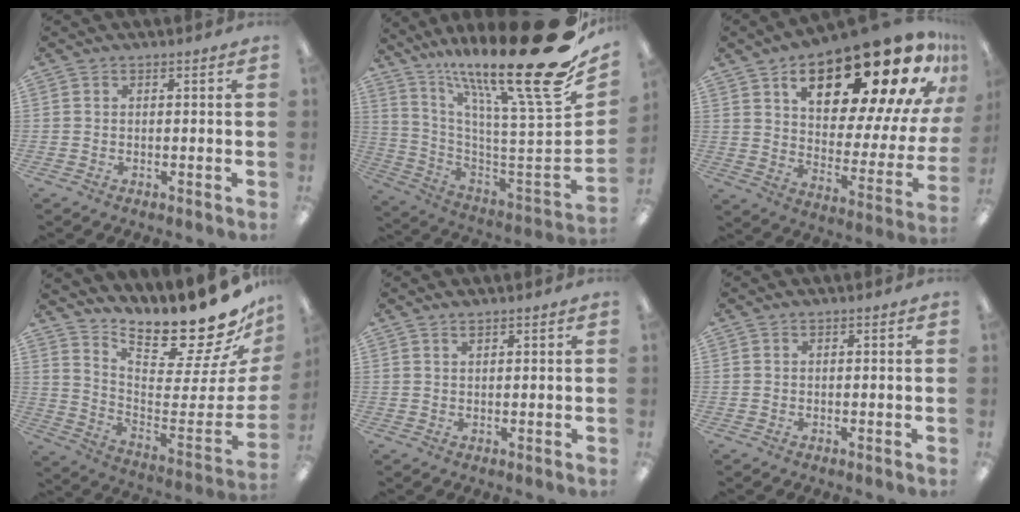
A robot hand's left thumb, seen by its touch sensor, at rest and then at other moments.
{"total": 27.1, "force": [17.0, 4.3, 20.7], "torque": [-0.271, -0.150, 0.274]}
{"total": 27.0, "force": [16.0, 10.3, 19.2], "torque": [-0.258, -0.107, 0.257]}
{"total": 19.9, "force": [17.4, 4.2, 8.7], "torque": [-0.087, -0.166, 0.274]}
{"total": 1.3, "force": [1.1, 0.4, 0.7], "torque": [-0.015, 0.001, 0.019]}
{"total": 0.0}